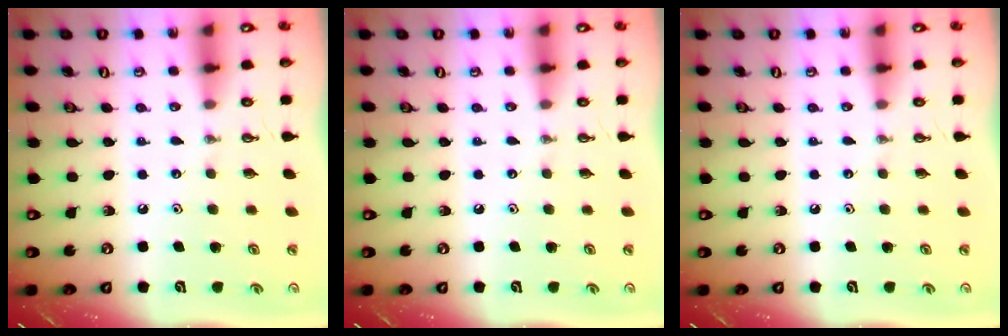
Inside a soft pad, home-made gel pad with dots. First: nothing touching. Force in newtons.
{"total": 0.0}
{"total": 0.0}